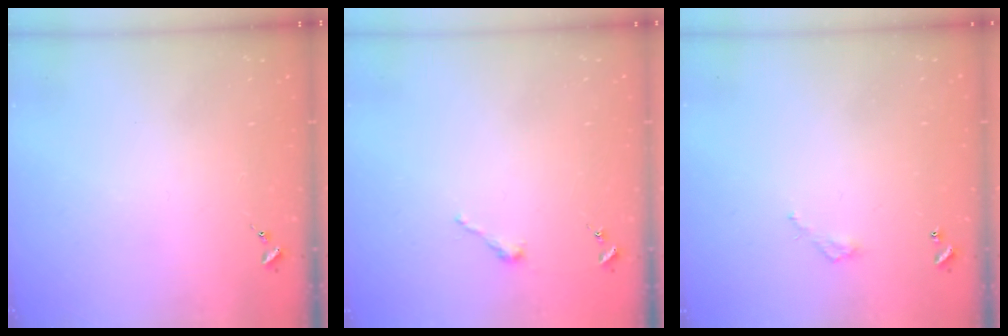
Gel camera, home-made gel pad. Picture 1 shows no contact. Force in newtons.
{"total": 2.5, "press": 2.5, "slide": 0.2}
{"total": 3.2, "press": 3.1, "slide": 0.2}